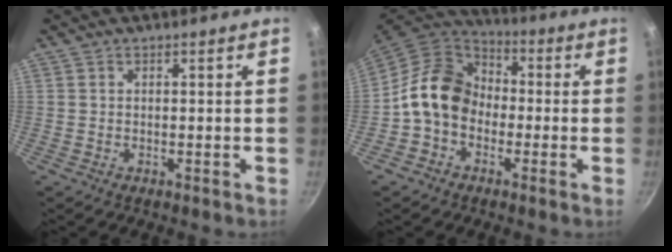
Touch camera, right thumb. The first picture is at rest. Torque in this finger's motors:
{"motor_torque": [1.14, 2.52, 0.72, -0.83, 0.11]}